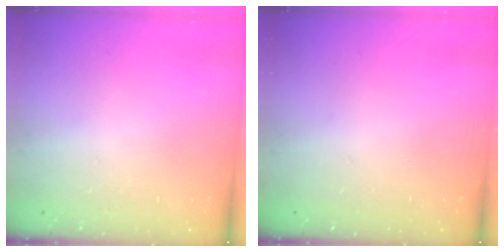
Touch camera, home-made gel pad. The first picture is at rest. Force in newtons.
{"total": 0.0}